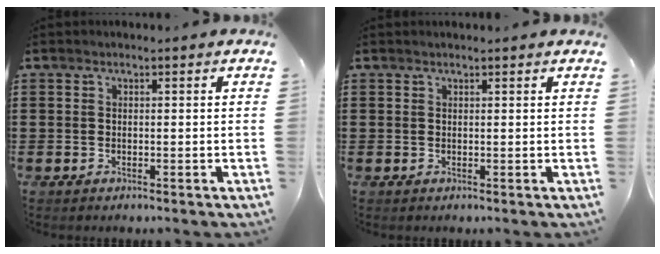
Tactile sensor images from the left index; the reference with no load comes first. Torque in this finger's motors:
{"motor_torque": [0.01, -0.01, 0.05, -0.01]}